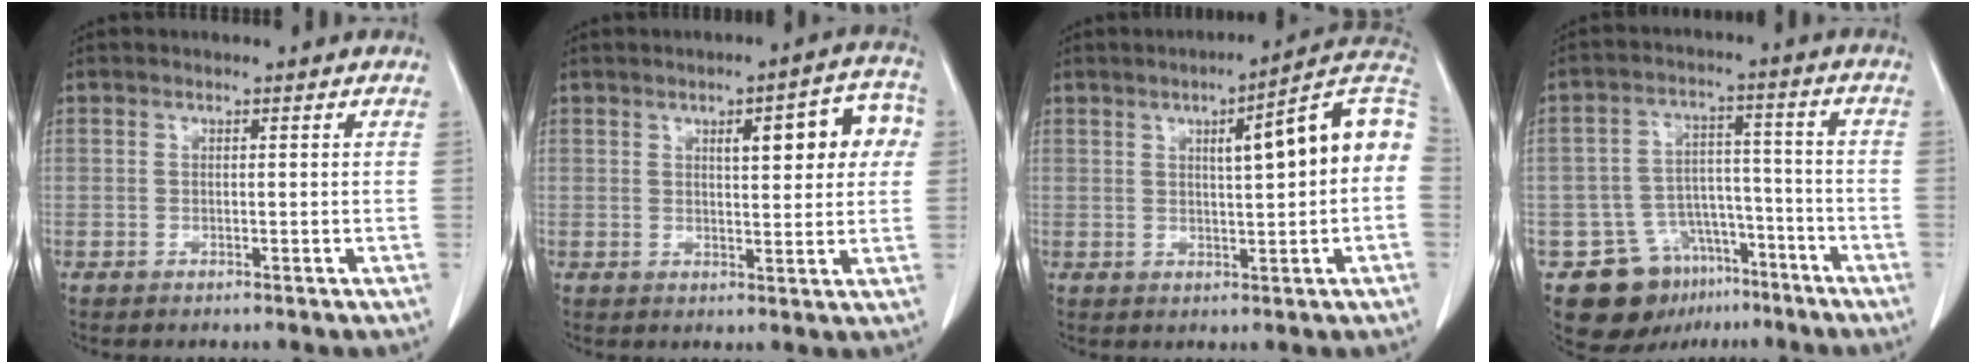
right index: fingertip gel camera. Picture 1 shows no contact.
{"total": 9.5, "force": [2.6, 2.7, 8.7], "torque": [-0.107, 0.024, 0.031]}
{"total": 12.5, "force": [1.9, 1.5, 12.3], "torque": [-0.167, 0.032, 0.021]}
{"total": 11.8, "force": [-7.4, 8.1, 4.3], "torque": [-0.066, 0.039, -0.107]}